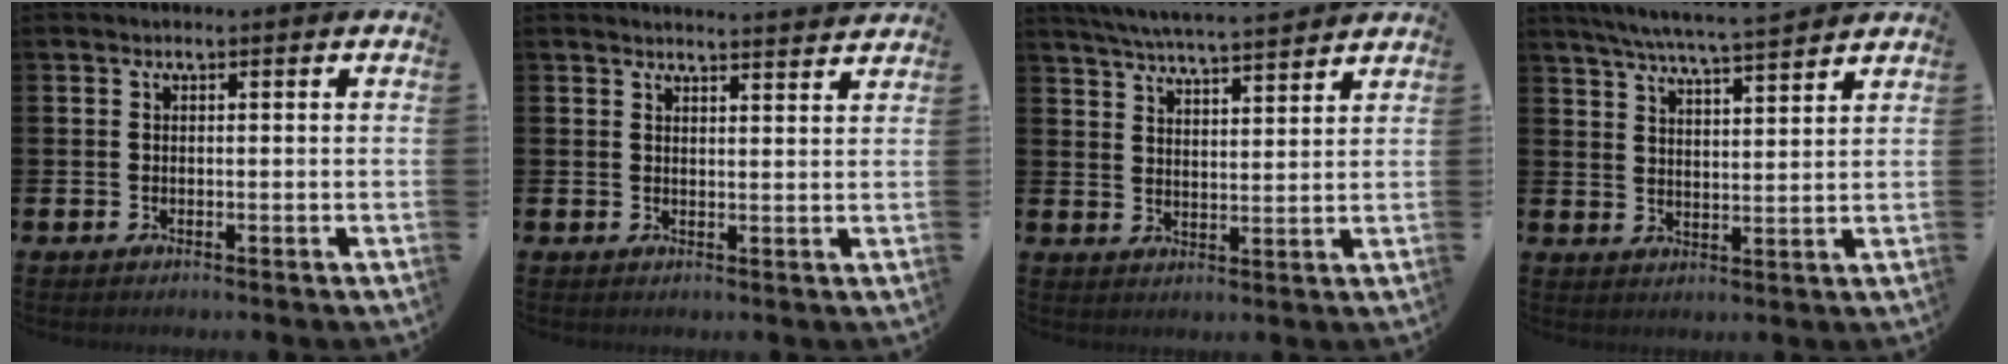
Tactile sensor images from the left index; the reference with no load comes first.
{"total": 2.9, "force": [2.8, -0.3, -0.2], "torque": [0.008, -0.022, 0.050]}
{"total": 5.6, "force": [5.5, -0.2, 1.1], "torque": [-0.040, -0.033, 0.097]}
{"total": 6.2, "force": [5.9, -0.3, 1.9], "torque": [-0.046, -0.037, 0.101]}